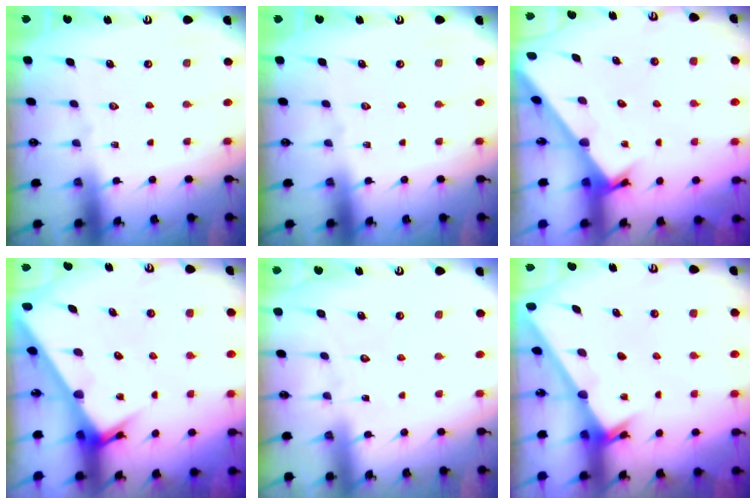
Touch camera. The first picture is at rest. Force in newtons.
{"total": 0.0}
{"total": 2.3, "press": 2.3, "slide": 0.1}
{"total": 5.5, "press": 5.4, "slide": 0.5}
{"total": 4.8, "press": 4.8, "slide": 0.4}
{"total": 2.4, "press": 2.4, "slide": 0.2}